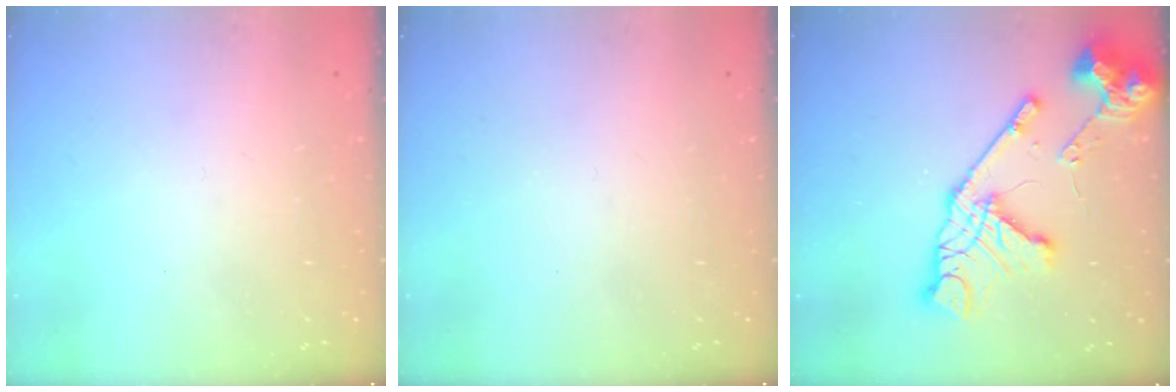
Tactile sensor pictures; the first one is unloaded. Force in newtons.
{"total": 0.0}
{"total": 19.9, "press": 19.8, "slide": 2.1}